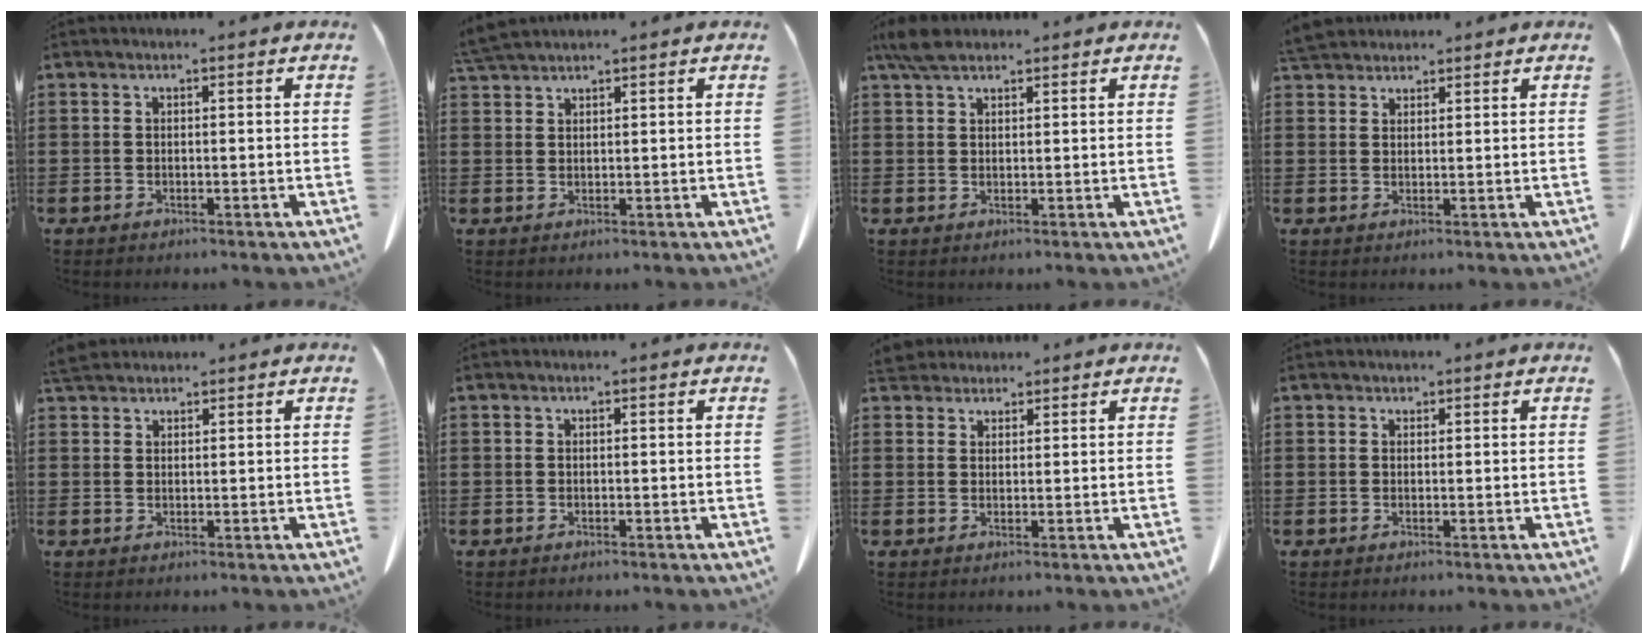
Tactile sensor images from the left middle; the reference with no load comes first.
{"total": 3.1, "force": [2.9, 0.1, 1.1], "torque": [-0.030, -0.003, 0.057]}
{"total": 3.8, "force": [2.8, 1.4, 2.3], "torque": [-0.052, 0.006, 0.053]}
{"total": 3.8, "force": [3.5, 1.0, 0.9], "torque": [-0.029, -0.003, 0.069]}
{"total": 2.9, "force": [2.7, 0.9, 0.9], "torque": [-0.027, 0.000, 0.053]}
{"total": 0.0}
{"total": 3.0, "force": [2.8, 1.0, 0.4], "torque": [-0.018, -0.001, 0.055]}
{"total": 0.7, "force": [0.6, 0.4, 0.0], "torque": [-0.003, 0.000, 0.013]}